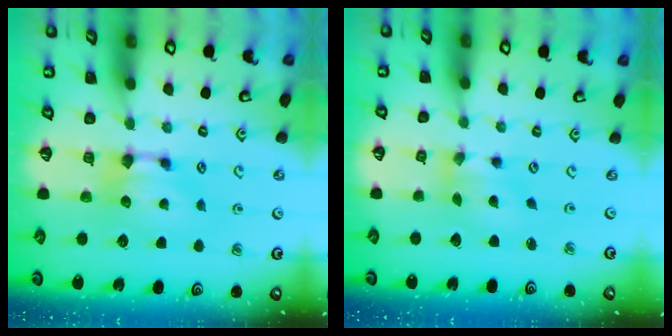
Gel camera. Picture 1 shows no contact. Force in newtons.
{"total": 2.0, "press": 1.3, "slide": 1.5}